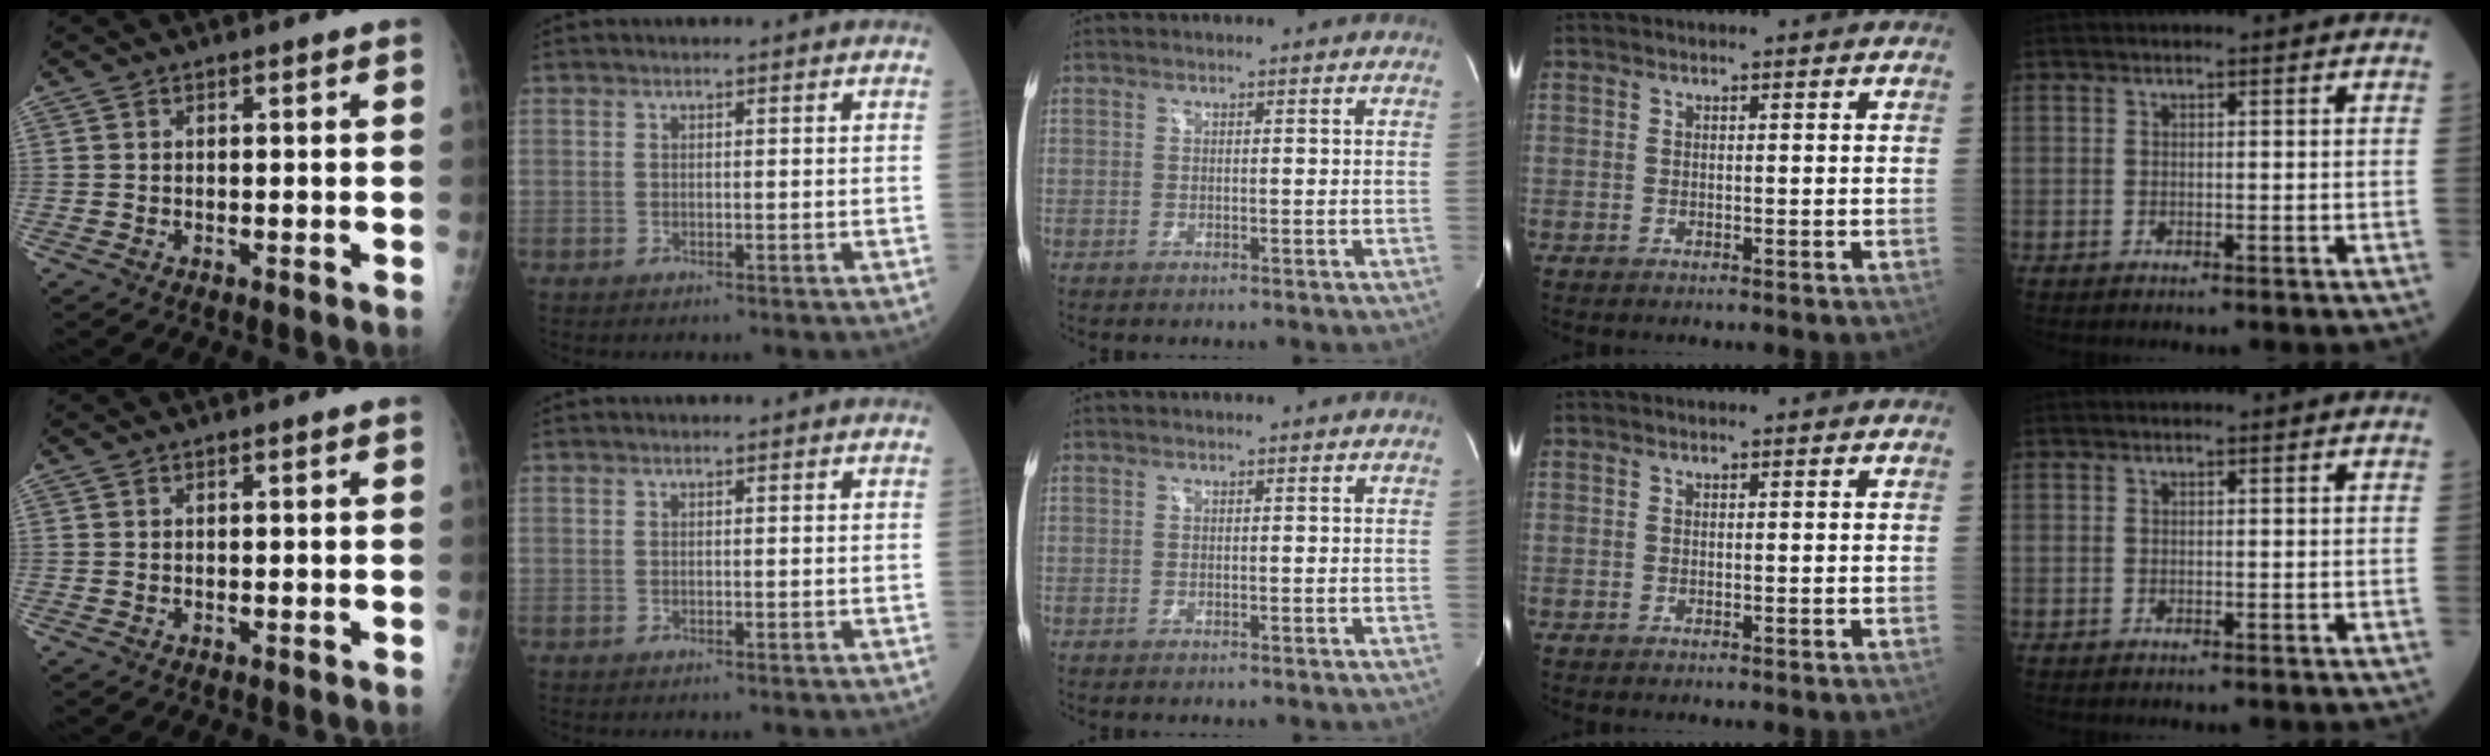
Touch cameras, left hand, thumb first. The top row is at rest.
{}